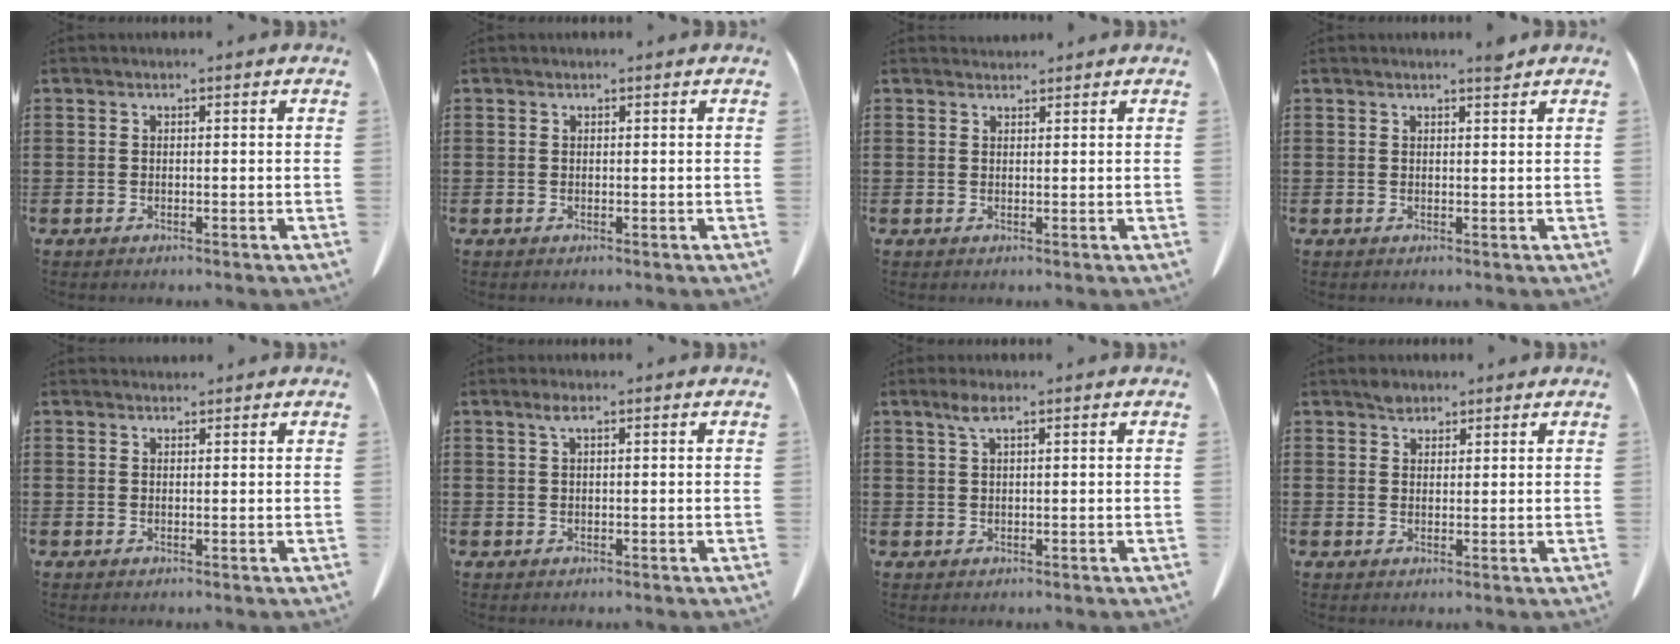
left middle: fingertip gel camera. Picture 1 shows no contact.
{"total": 0.0}
{"total": 1.2, "force": [1.2, 0.3, 0.0], "torque": [-0.002, 0.001, 0.023]}
{"total": 1.6, "force": [1.5, -0.1, 0.7], "torque": [-0.016, -0.003, 0.028]}
{"total": 0.8, "force": [0.8, 0.2, 0.0], "torque": [-0.002, 0.001, 0.016]}
{"total": 1.6, "force": [0.7, 0.3, 1.5], "torque": [-0.031, 0.002, 0.012]}
{"total": 2.4, "force": [1.2, 0.5, 2.0], "torque": [-0.044, 0.003, 0.021]}
{"total": 2.1, "force": [1.8, 1.0, 0.4], "torque": [-0.004, -0.004, 0.035]}